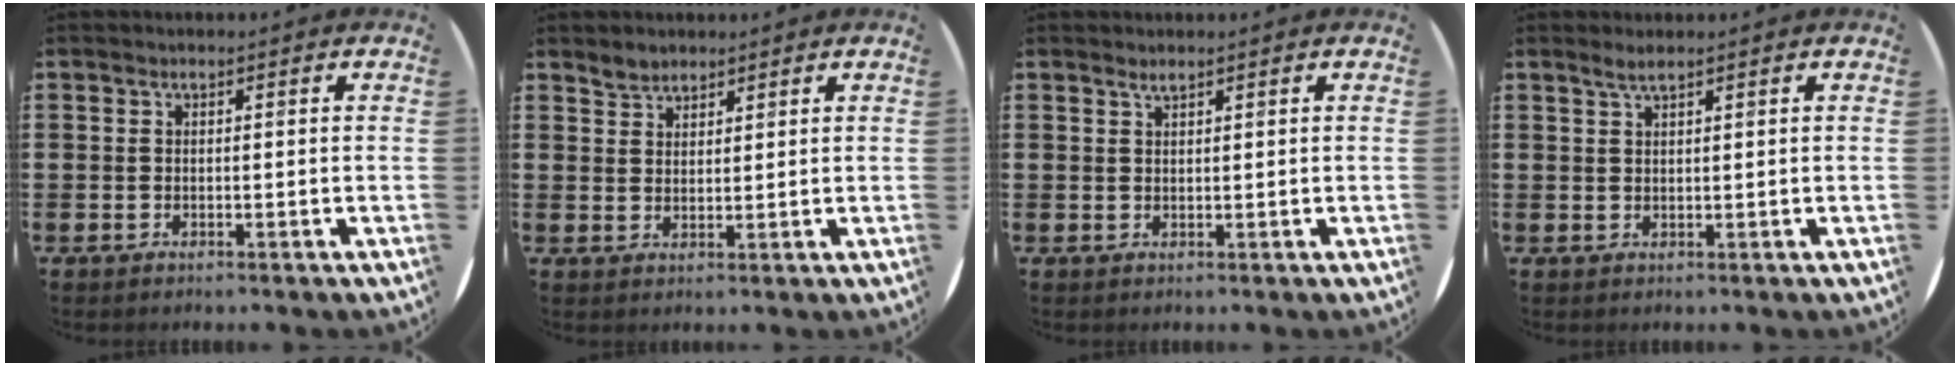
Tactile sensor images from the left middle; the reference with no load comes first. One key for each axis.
{"total": 2.4, "fx": 2.2, "fy": 1.0, "fz": 0.0, "tx": -0.002, "ty": 0.003, "tz": 0.044}
{"total": 0.8, "fx": 0.8, "fy": 0.0, "fz": 0.2, "tx": -0.004, "ty": -0.002, "tz": 0.016}
{"total": 1.5, "fx": 1.2, "fy": 0.0, "fz": 0.8, "tx": -0.016, "ty": 0.002, "tz": 0.023}